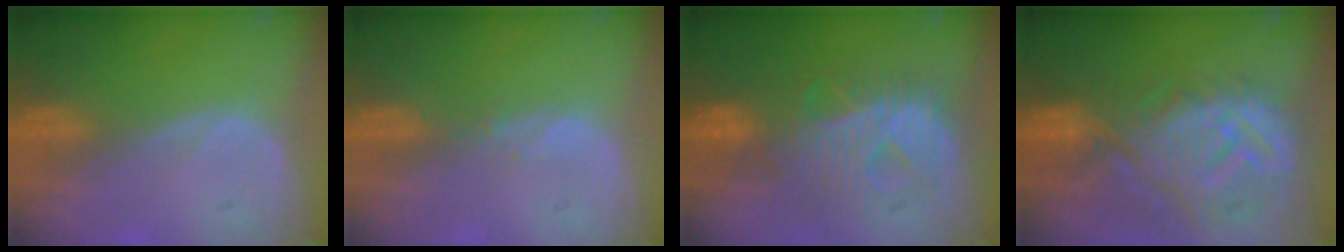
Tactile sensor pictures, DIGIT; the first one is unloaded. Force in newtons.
{"total": 0.6, "press": 0.6, "slide": 0.1}
{"total": 9.1, "press": 9.1, "slide": 0.5}
{"total": 12.5, "press": 11.1, "slide": 5.7}